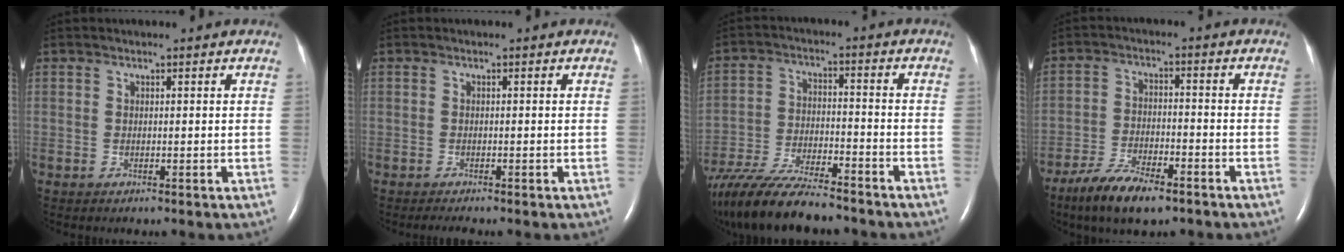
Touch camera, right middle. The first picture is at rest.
{"total": 1.3, "force": [-1.1, 0.0, 0.6], "torque": [-0.017, -0.005, -0.017]}
{"total": 17.8, "force": [-15.2, 2.9, 8.8], "torque": [-0.190, -0.032, -0.260]}
{"total": 9.3, "force": [-6.7, 2.6, 5.9], "torque": [-0.117, -0.015, -0.119]}